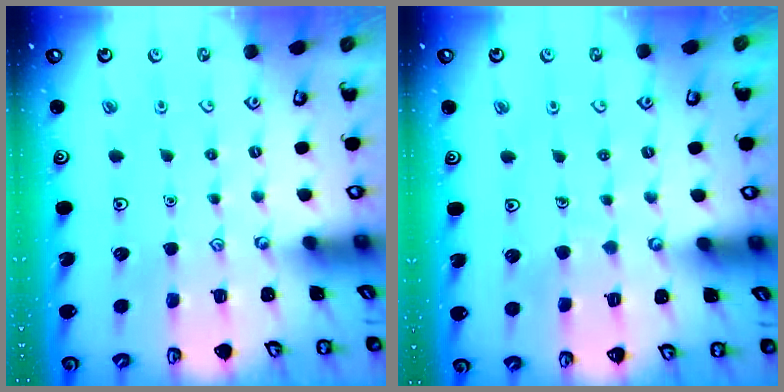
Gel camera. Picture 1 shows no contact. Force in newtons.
{"total": 4.0, "press": 4.0, "slide": 0.4}